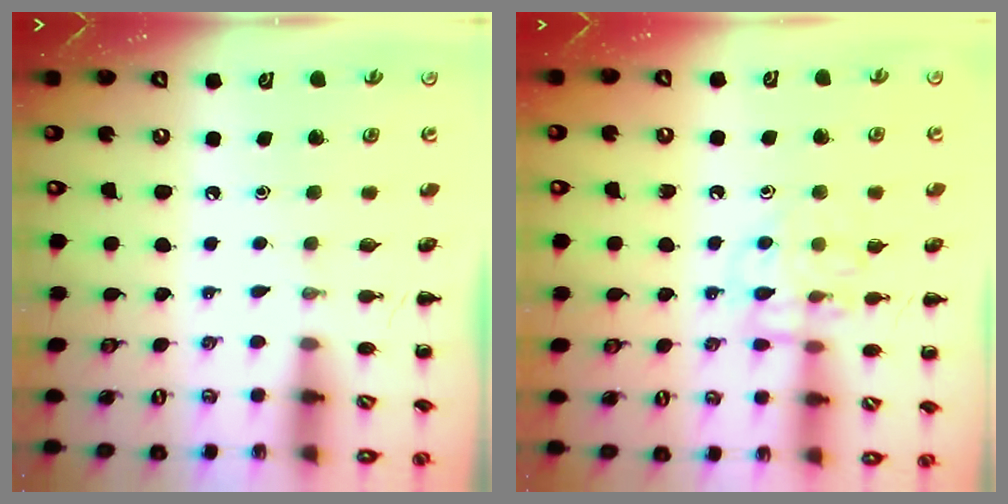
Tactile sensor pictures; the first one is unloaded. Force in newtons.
{"total": 10.1, "press": 10.1, "slide": 0.4}